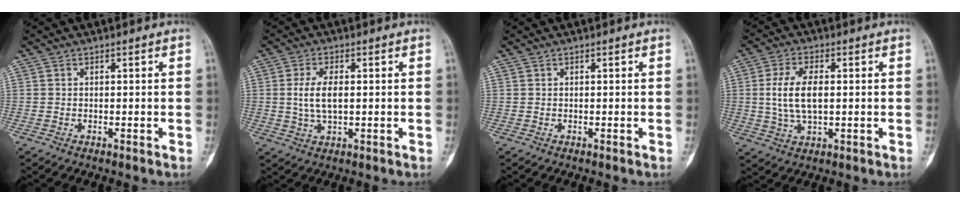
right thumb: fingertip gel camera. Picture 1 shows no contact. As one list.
[{"total": 5.8, "force": [0.4, 2.8, 5.1], "torque": [-0.102, 0.000, 0.008]}, {"total": 0.0}, {"total": 8.6, "force": [0.6, 4.3, 7.5], "torque": [-0.152, 0.002, 0.013]}]